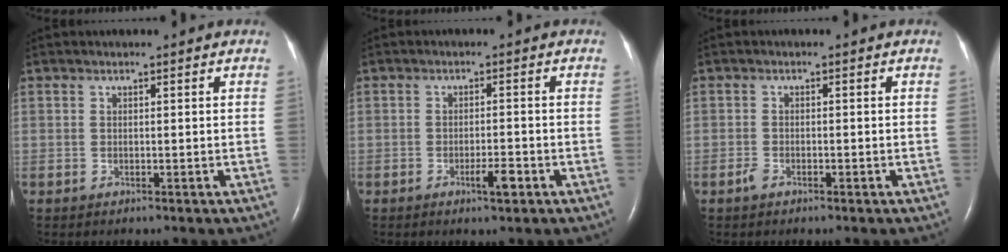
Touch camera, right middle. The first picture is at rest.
{"total": 2.8, "force": [-1.5, 0.4, 2.3], "torque": [-0.038, -0.001, -0.022]}
{"total": 1.1, "force": [-0.8, 0.5, 0.6], "torque": [-0.019, 0.000, -0.015]}